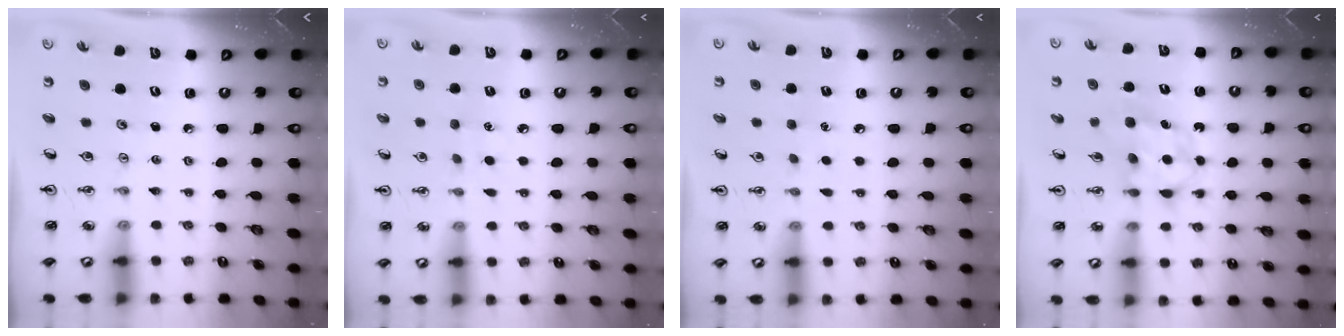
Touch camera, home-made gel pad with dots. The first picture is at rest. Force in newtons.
{"total": 4.9, "press": 4.9, "slide": 0.6}
{"total": 4.0, "press": 4.0, "slide": 0.5}
{"total": 7.2, "press": 7.2, "slide": 0.5}